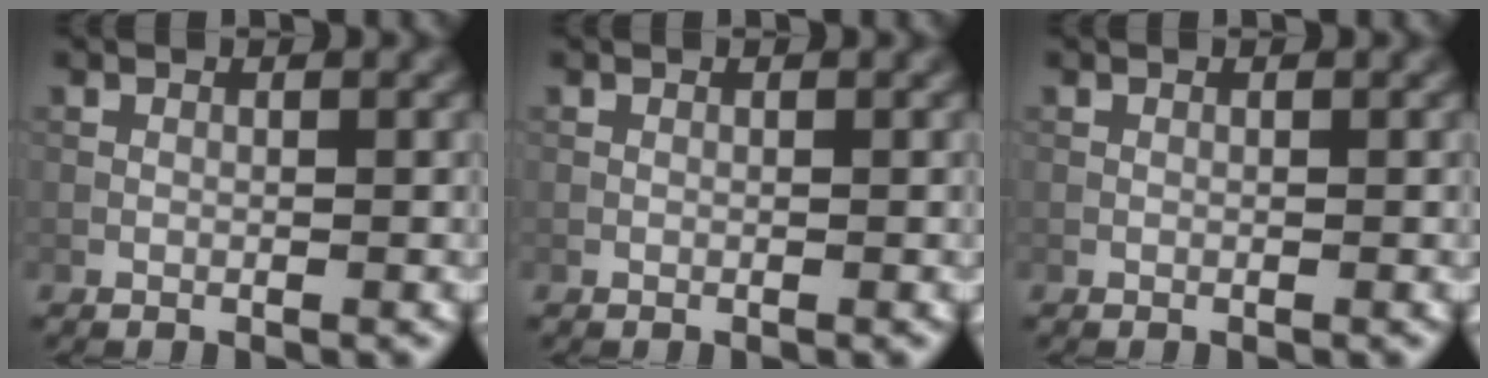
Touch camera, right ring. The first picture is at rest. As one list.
[{"total": 0.0}, {"total": 0.0}]